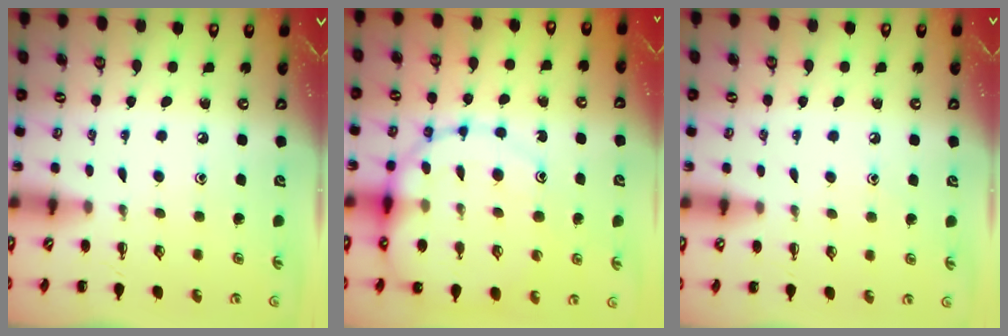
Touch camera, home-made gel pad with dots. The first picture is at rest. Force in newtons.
{"total": 15.2, "press": 14.9, "slide": 2.8}
{"total": 5.6, "press": 5.3, "slide": 1.9}